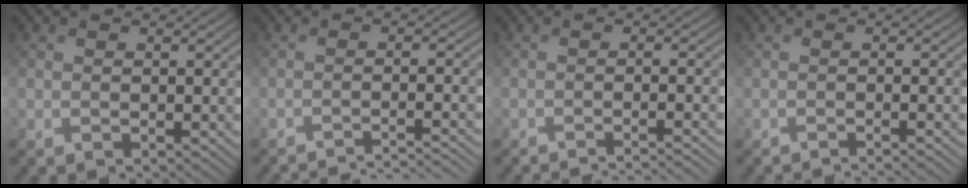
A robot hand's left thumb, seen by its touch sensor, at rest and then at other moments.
{"total": 4.7, "force": [-4.0, 0.3, 2.4], "torque": [-0.035, 0.005, -0.073]}
{"total": 3.4, "force": [-2.5, 0.3, 2.2], "torque": [-0.026, 0.002, -0.048]}
{"total": 1.7, "force": [-1.3, 0.3, 1.1], "torque": [-0.002, -0.004, -0.028]}